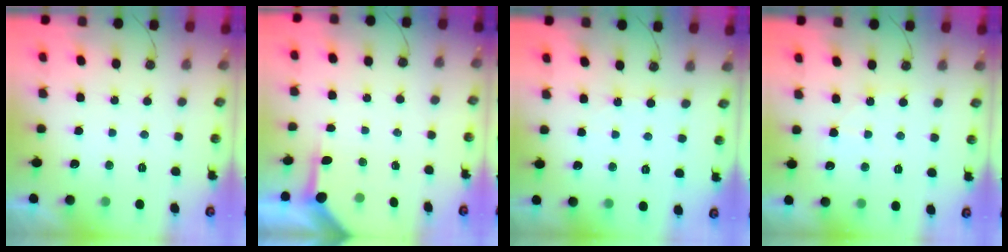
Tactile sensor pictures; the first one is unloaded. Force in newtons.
{"total": 3.8, "press": 3.8, "slide": 0.5}
{"total": 1.8, "press": 1.8, "slide": 0.3}
{"total": 4.4, "press": 4.4, "slide": 0.5}